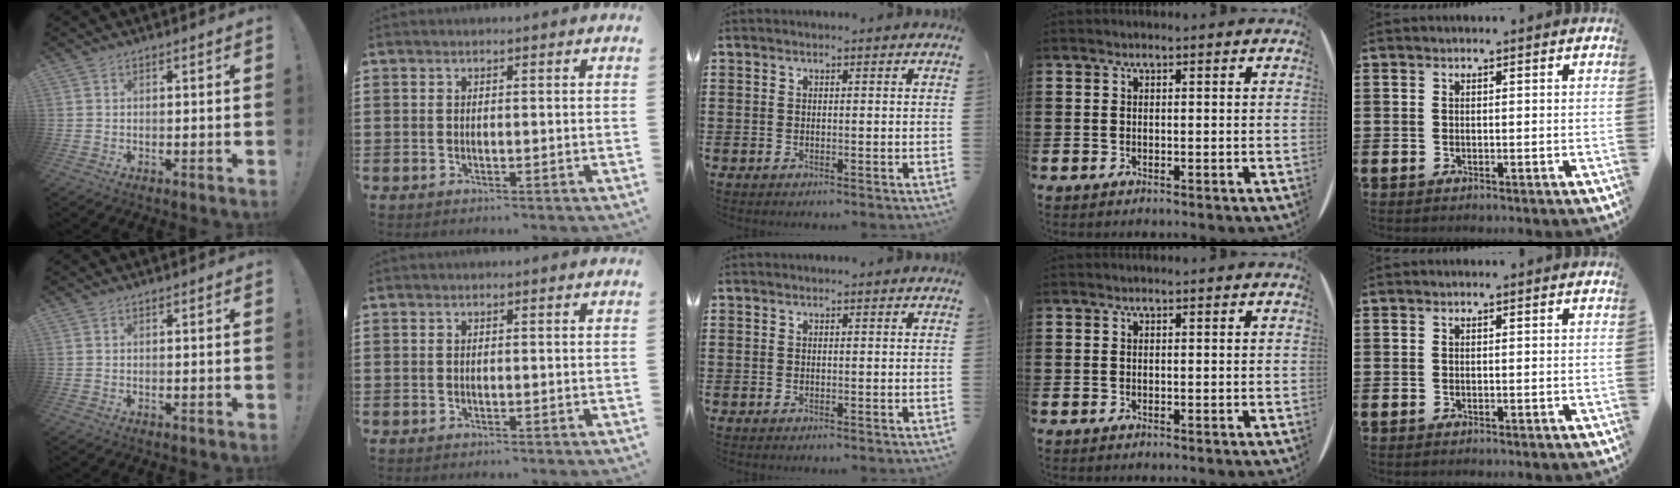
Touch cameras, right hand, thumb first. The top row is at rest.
{}